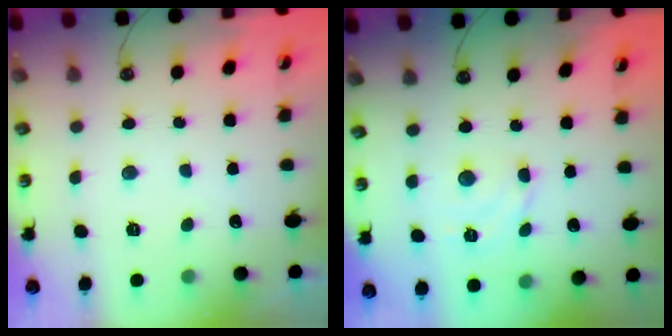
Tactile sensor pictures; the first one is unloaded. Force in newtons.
{"total": 3.4, "press": 3.4, "slide": 0.4}